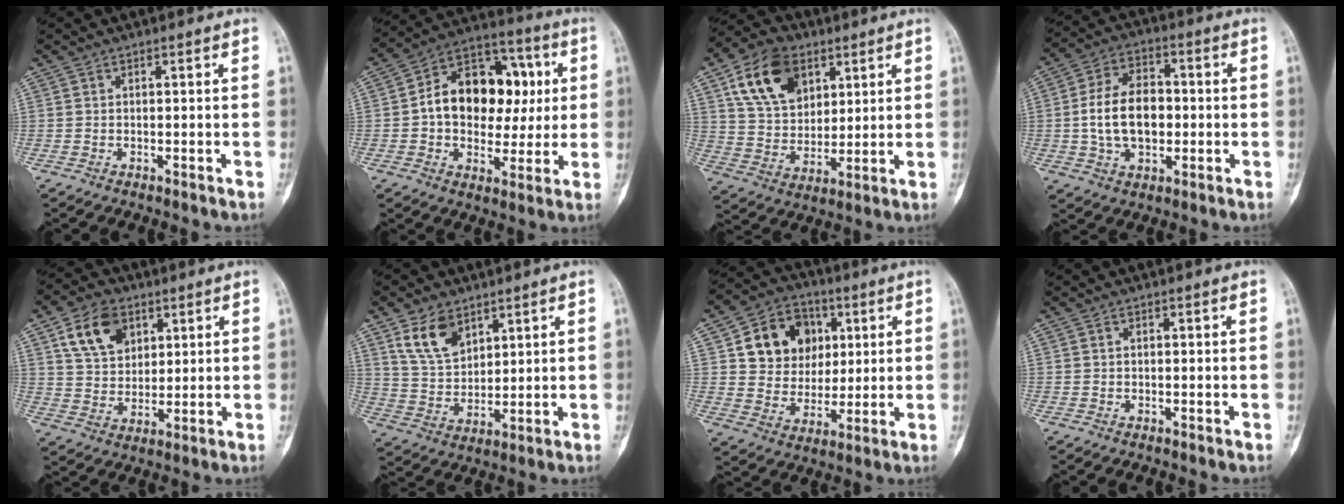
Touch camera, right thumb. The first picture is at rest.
{"total": 18.7, "force": [1.7, 13.2, 13.2], "torque": [-0.153, 0.031, 0.022]}
{"total": 15.4, "force": [7.0, 10.4, 9.0], "torque": [-0.132, -0.019, 0.130]}
{"total": 12.9, "force": [-0.6, 8.4, 9.8], "torque": [-0.160, 0.018, -0.011]}
{"total": 10.9, "force": [5.0, 7.5, 6.1], "torque": [-0.080, -0.015, 0.096]}
{"total": 9.5, "force": [5.6, 5.7, 5.1], "torque": [-0.078, -0.029, 0.118]}
{"total": 14.3, "force": [4.5, 11.8, 6.8], "torque": [-0.069, -0.006, 0.080]}
{"total": 0.0}